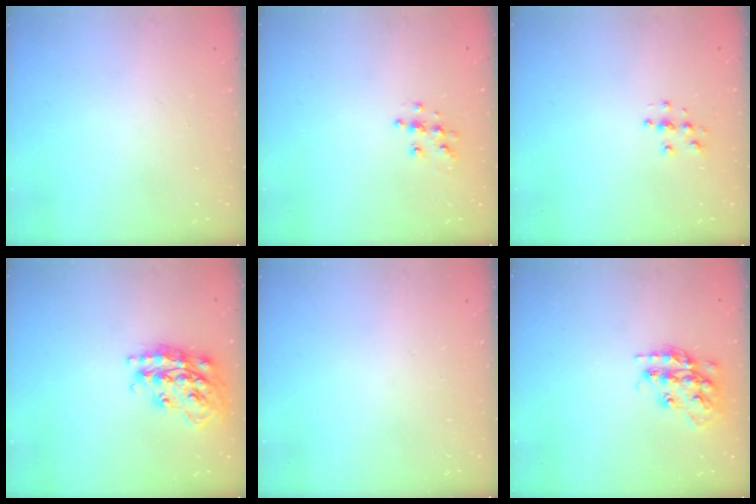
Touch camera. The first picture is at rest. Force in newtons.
{"total": 6.4, "press": 6.4, "slide": 0.2}
{"total": 4.6, "press": 4.6, "slide": 0.5}
{"total": 19.4, "press": 19.4, "slide": 1.4}
{"total": 0.0}
{"total": 14.9, "press": 14.8, "slide": 0.8}